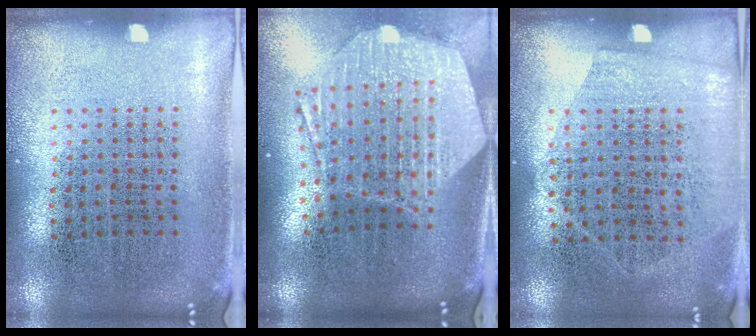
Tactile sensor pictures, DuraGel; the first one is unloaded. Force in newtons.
{"total": 2.9, "press": 2.3, "slide": 1.8}
{"total": 1.4, "press": 1.2, "slide": 0.7}